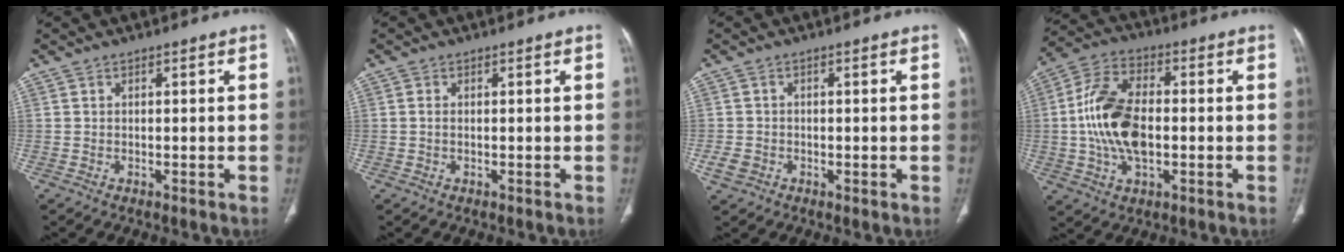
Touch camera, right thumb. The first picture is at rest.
{"total": 0.8, "force": [0.0, 0.4, 0.7], "torque": [-0.017, 0.000, 0.001]}
{"total": 2.8, "force": [-0.8, 2.3, 1.3], "torque": [-0.022, 0.005, -0.012]}
{"total": 14.8, "force": [-0.8, 8.3, 12.3], "torque": [-0.240, 0.019, -0.017]}